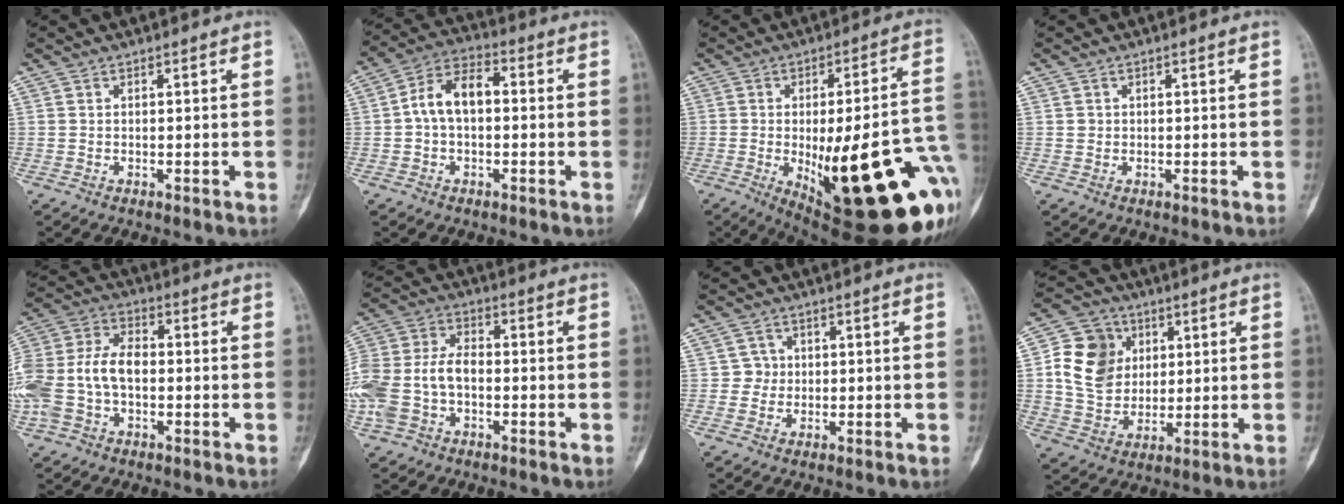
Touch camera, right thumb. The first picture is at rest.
{"total": 8.8, "force": [0.0, 5.4, 6.9], "torque": [-0.120, 0.030, -0.011]}
{"total": 32.1, "force": [-7.1, 9.8, 29.7], "torque": [-0.324, 0.005, -0.077]}
{"total": 0.7, "force": [0.1, 0.6, 0.1], "torque": [0.002, 0.002, 0.002]}
{"total": 15.3, "force": [-2.2, 9.8, 11.5], "torque": [-0.262, 0.034, -0.043]}
{"total": 14.1, "force": [-3.0, 9.3, 10.2], "torque": [-0.235, 0.032, -0.060]}
{"total": 2.5, "force": [0.1, 2.5, 0.1], "torque": [0.019, 0.007, -0.006]}
{"total": 12.7, "force": [2.8, 10.4, 6.8], "torque": [-0.096, 0.000, 0.053]}